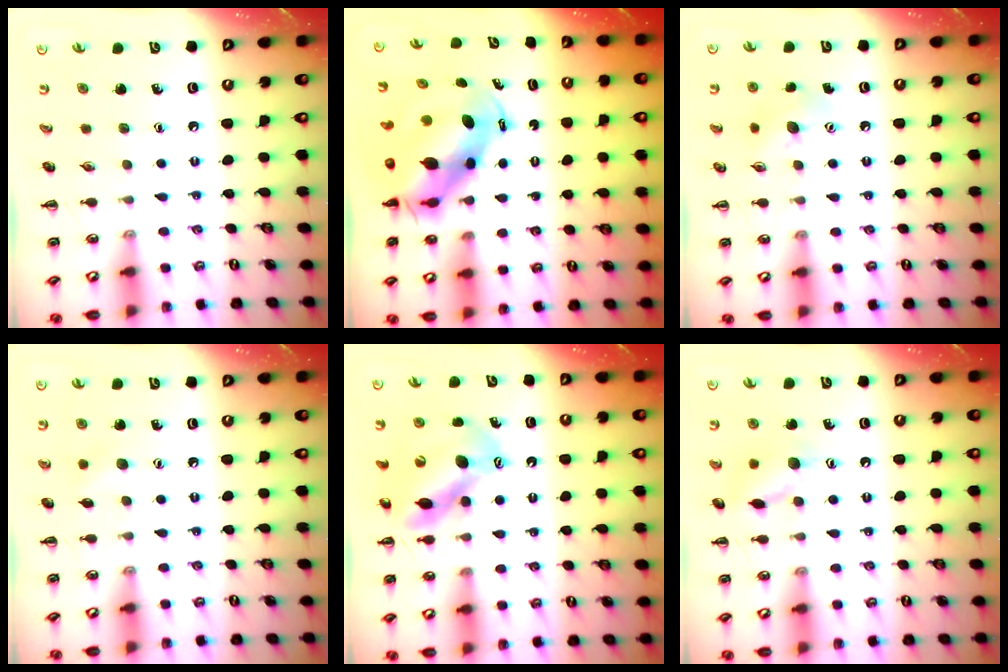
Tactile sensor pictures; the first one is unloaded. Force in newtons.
{"total": 8.3, "press": 8.0, "slide": 2.1}
{"total": 6.8, "press": 6.6, "slide": 1.3}
{"total": 5.0, "press": 4.8, "slide": 1.3}
{"total": 12.4, "press": 12.0, "slide": 3.1}
{"total": 9.5, "press": 9.5, "slide": 0.5}